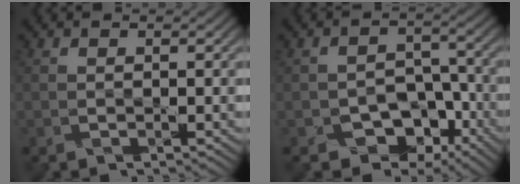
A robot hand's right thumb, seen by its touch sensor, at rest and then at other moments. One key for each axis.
{"total": 7.6, "fx": -4.6, "fy": 5.1, "fz": 3.3, "tx": -0.049, "ty": -0.004, "tz": -0.071}